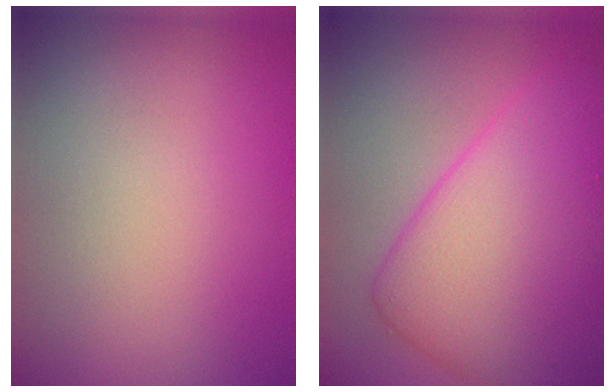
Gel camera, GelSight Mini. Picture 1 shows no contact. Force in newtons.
{"total": 9.4, "press": 9.4, "slide": 0.1}